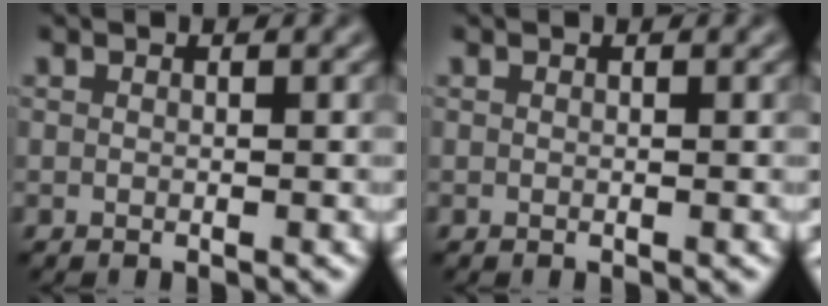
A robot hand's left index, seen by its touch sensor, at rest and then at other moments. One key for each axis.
{"total": 0.0}